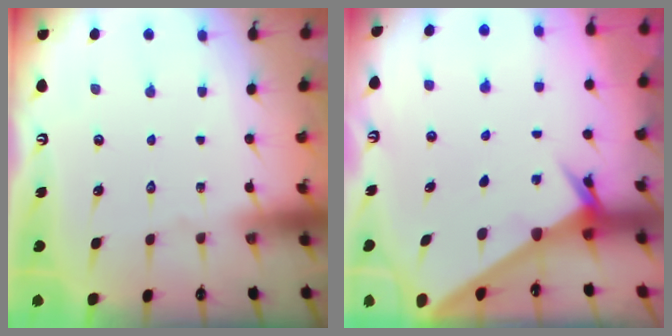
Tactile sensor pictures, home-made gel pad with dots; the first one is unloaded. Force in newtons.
{"total": 2.4, "press": 2.4, "slide": 0.3}